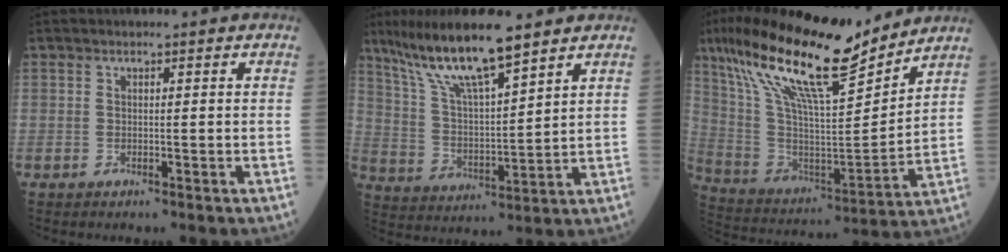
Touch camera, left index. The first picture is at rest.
{"total": 12.6, "force": [9.7, 0.9, 8.0], "torque": [-0.158, 0.008, 0.185]}
{"total": 21.9, "force": [16.4, 3.1, 14.2], "torque": [-0.260, 0.010, 0.297]}